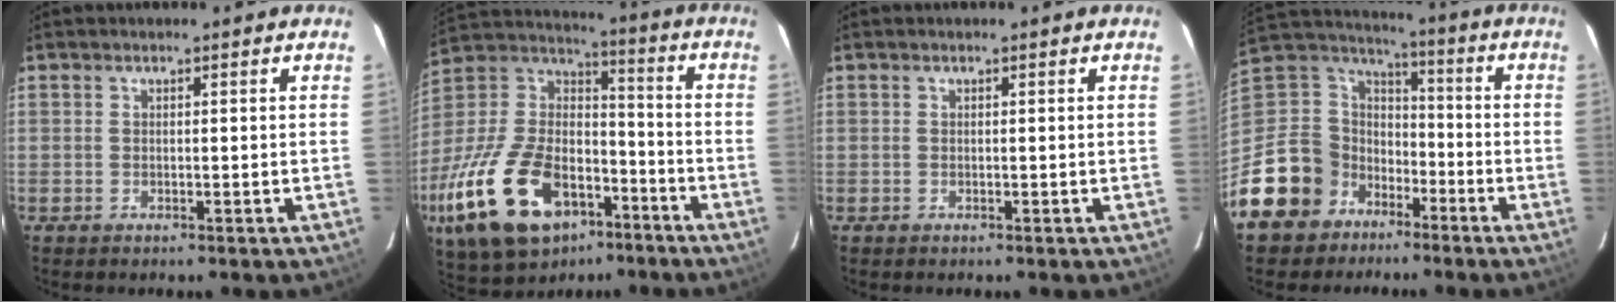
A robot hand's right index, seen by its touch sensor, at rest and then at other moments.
{"total": 30.1, "force": [-15.6, 16.5, 19.7], "torque": [-0.415, -0.010, -0.254]}
{"total": 0.0}
{"total": 15.3, "force": [-9.0, 12.1, 2.7], "torque": [-0.094, 0.049, -0.157]}